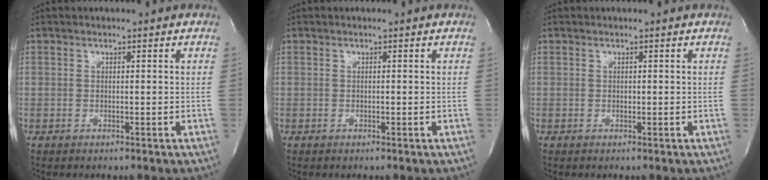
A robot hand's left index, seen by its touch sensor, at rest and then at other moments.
{"total": 0.0}
{"total": 0.0}